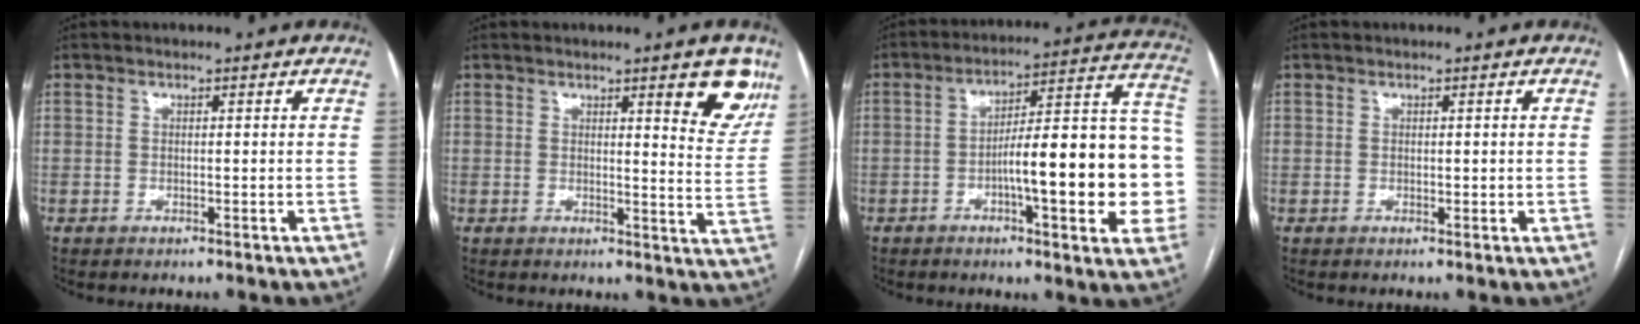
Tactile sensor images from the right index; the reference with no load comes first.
{"total": 7.0, "force": [4.3, 1.1, 5.4], "torque": [-0.054, -0.020, 0.047]}
{"total": 19.9, "force": [-3.7, 3.9, 19.1], "torque": [-0.208, 0.040, -0.044]}
{"total": 1.0, "force": [0.2, 0.7, 0.7], "torque": [-0.008, -0.002, 0.004]}